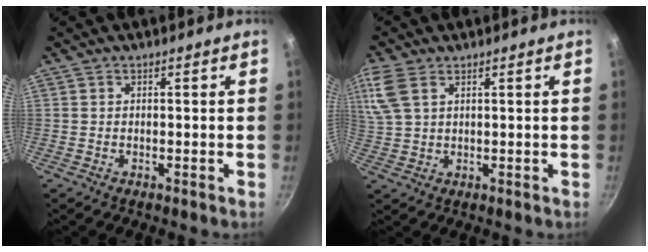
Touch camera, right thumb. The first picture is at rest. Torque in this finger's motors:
{"motor_torque": [0.71, 2.56, 1.23, -0.06, 0.22]}